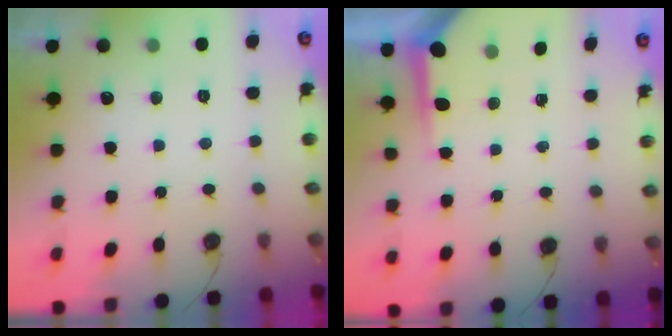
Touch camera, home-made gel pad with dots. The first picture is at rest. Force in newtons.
{"total": 4.8, "press": 4.8, "slide": 0.4}